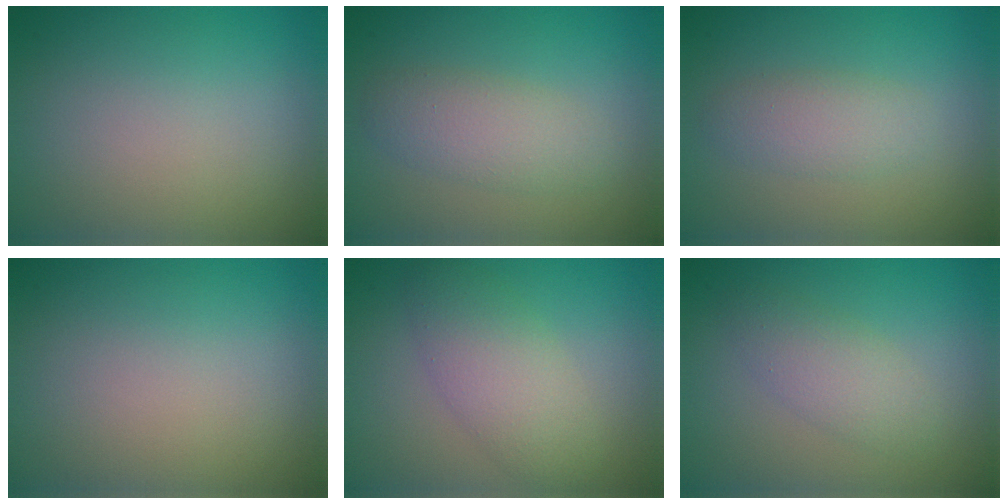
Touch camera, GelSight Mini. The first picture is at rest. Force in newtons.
{"total": 2.0, "press": 1.9, "slide": 0.2}
{"total": 2.4, "press": 2.4, "slide": 0.0}
{"total": 0.0}
{"total": 4.2, "press": 4.2, "slide": 0.1}
{"total": 2.6, "press": 2.6, "slide": 0.1}